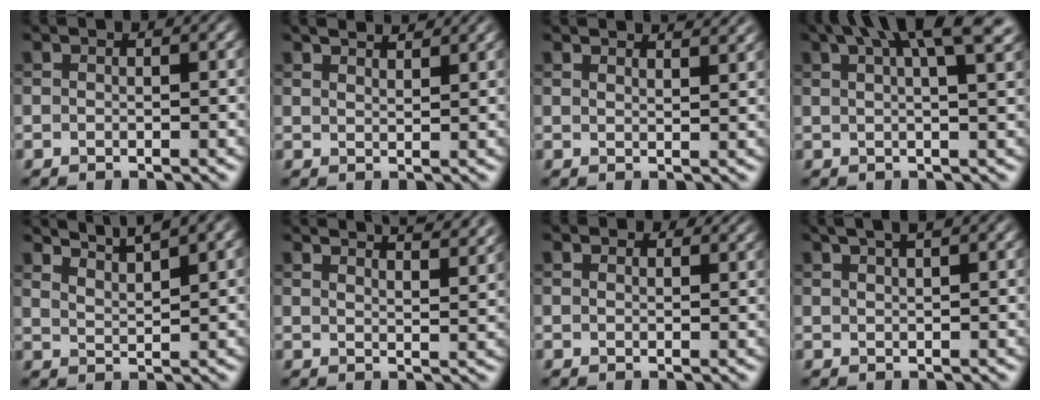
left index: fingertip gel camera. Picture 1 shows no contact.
{"total": 2.8, "force": [2.6, 0.5, 1.0], "torque": [-0.002, 0.006, 0.033]}
{"total": 3.4, "force": [3.2, 0.7, 1.1], "torque": [-0.003, 0.009, 0.032]}
{"total": 10.5, "force": [6.2, 3.4, 7.7], "torque": [-0.089, 0.039, 0.067]}
{"total": 5.1, "force": [4.4, 0.7, 2.5], "torque": [-0.037, 0.012, 0.060]}
{"total": 6.9, "force": [5.8, 1.9, 3.2], "torque": [-0.012, 0.021, 0.049]}
{"total": 1.8, "force": [1.4, 1.0, 0.6], "torque": [-0.009, -0.006, 0.015]}
{"total": 2.9, "force": [2.0, 0.6, 2.0], "torque": [-0.022, 0.008, 0.034]}